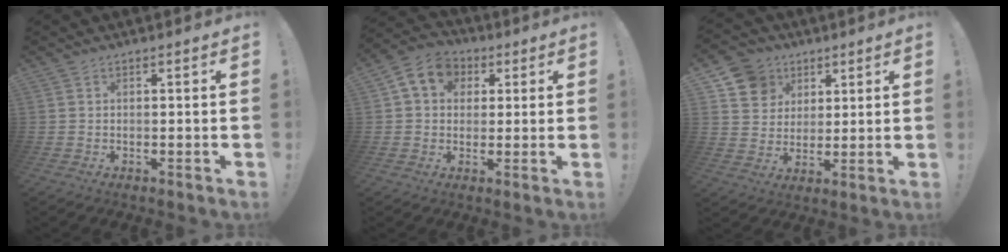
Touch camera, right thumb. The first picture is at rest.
{"total": 9.9, "force": [2.9, 8.3, 4.7], "torque": [-0.073, 0.006, 0.061]}
{"total": 10.5, "force": [5.1, 8.9, 2.1], "torque": [-0.031, -0.028, 0.104]}